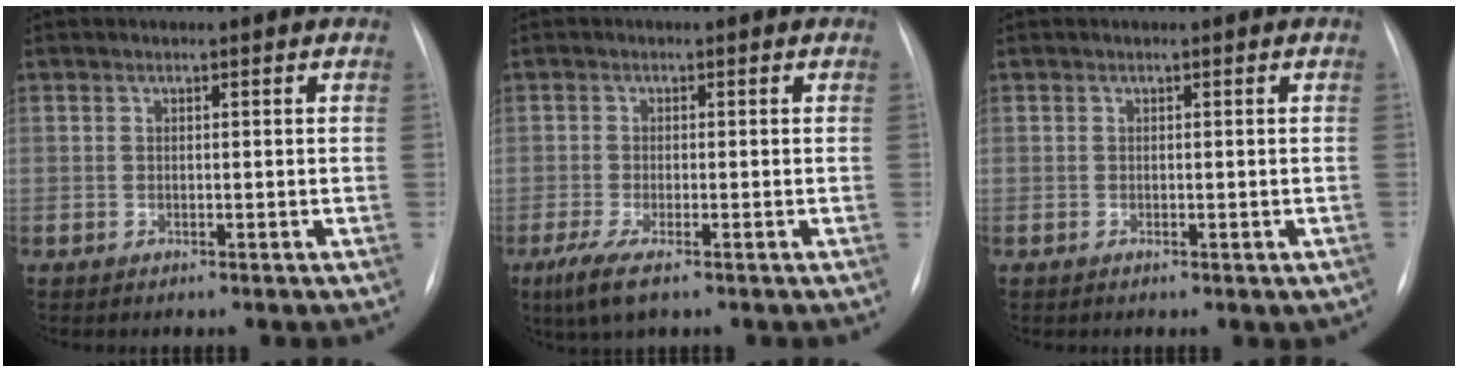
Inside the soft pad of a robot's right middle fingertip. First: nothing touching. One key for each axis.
{"total": 4.5, "fx": -2.7, "fy": 0.9, "fz": 3.5, "tx": -0.082, "ty": -0.016, "tz": -0.049}
{"total": 0.9, "fx": -0.5, "fy": 0.5, "fz": 0.6, "tx": -0.004, "ty": 0.001, "tz": -0.002}